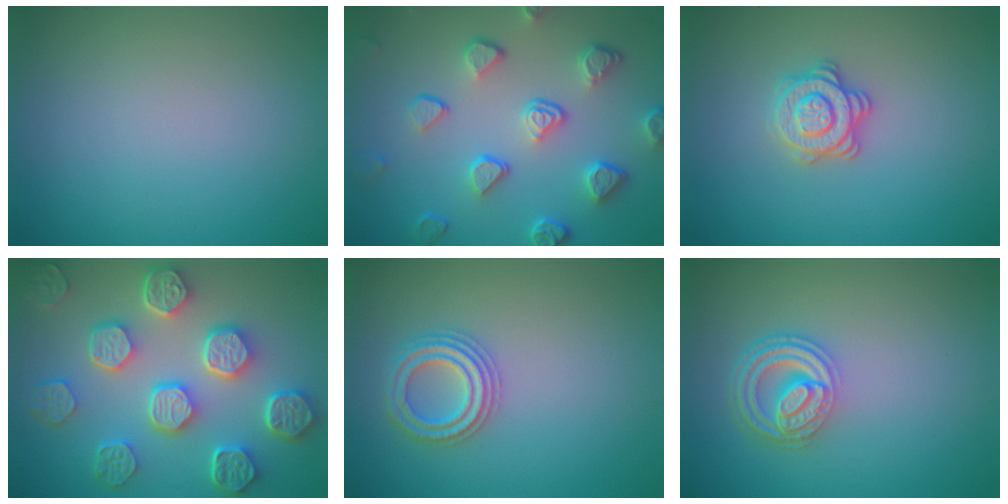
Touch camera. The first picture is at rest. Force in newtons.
{"total": 5.3, "press": 4.1, "slide": 3.3}
{"total": 2.9, "press": 2.7, "slide": 1.1}
{"total": 8.4, "press": 6.5, "slide": 5.3}
{"total": 2.9, "press": 2.9, "slide": 0.5}
{"total": 4.6, "press": 3.5, "slide": 3.0}